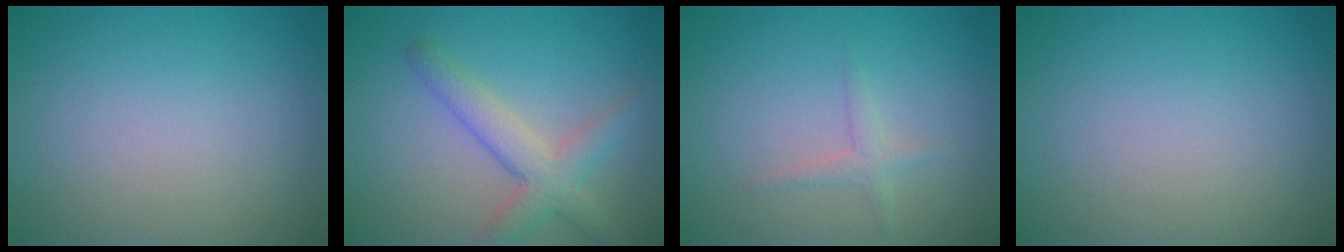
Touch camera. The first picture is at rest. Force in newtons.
{"total": 4.0, "press": 4.0, "slide": 0.2}
{"total": 1.3, "press": 1.3, "slide": 0.1}
{"total": 0.0}